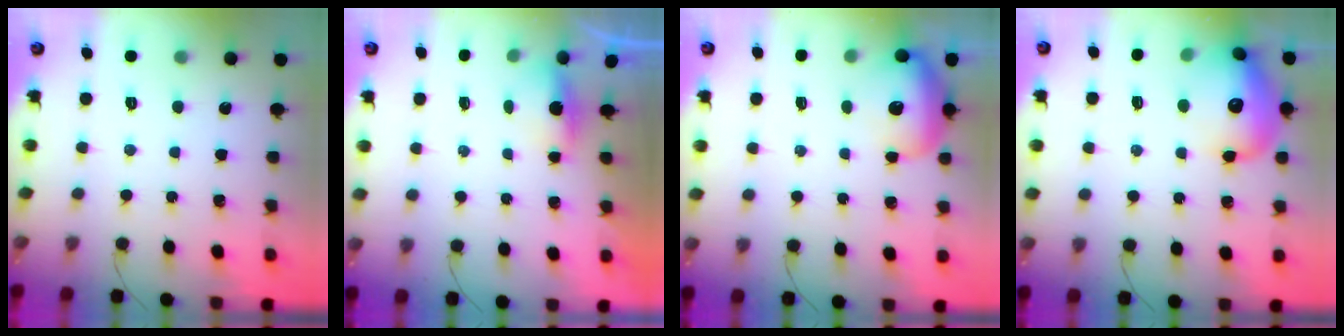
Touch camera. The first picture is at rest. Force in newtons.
{"total": 3.3, "press": 3.1, "slide": 1.1}
{"total": 17.2, "press": 14.8, "slide": 8.8}
{"total": 17.8, "press": 17.6, "slide": 2.4}